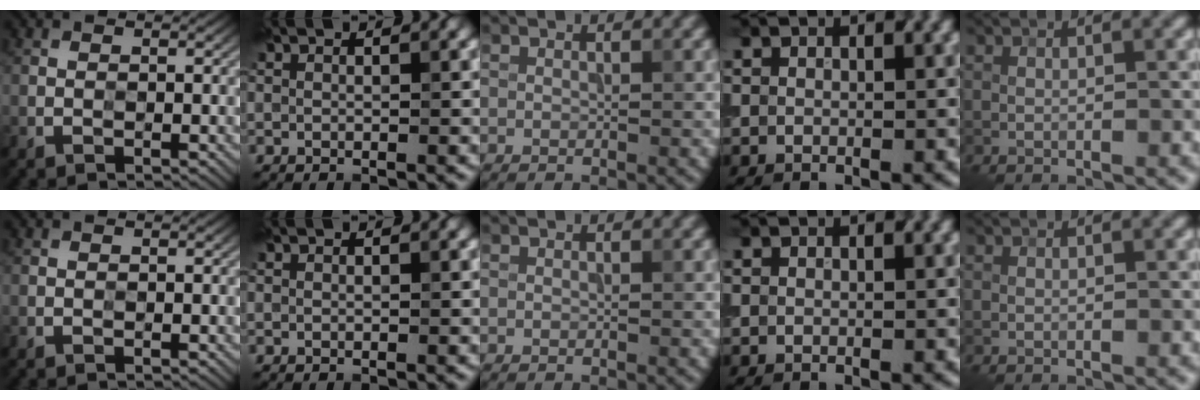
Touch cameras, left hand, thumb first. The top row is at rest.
{}